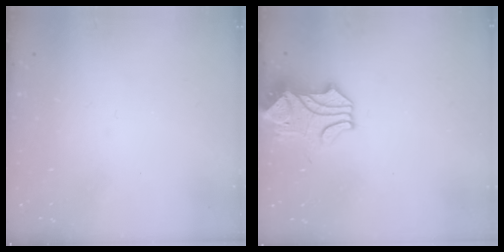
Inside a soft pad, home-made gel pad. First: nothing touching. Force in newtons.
{"total": 2.7, "press": 2.5, "slide": 1.1}